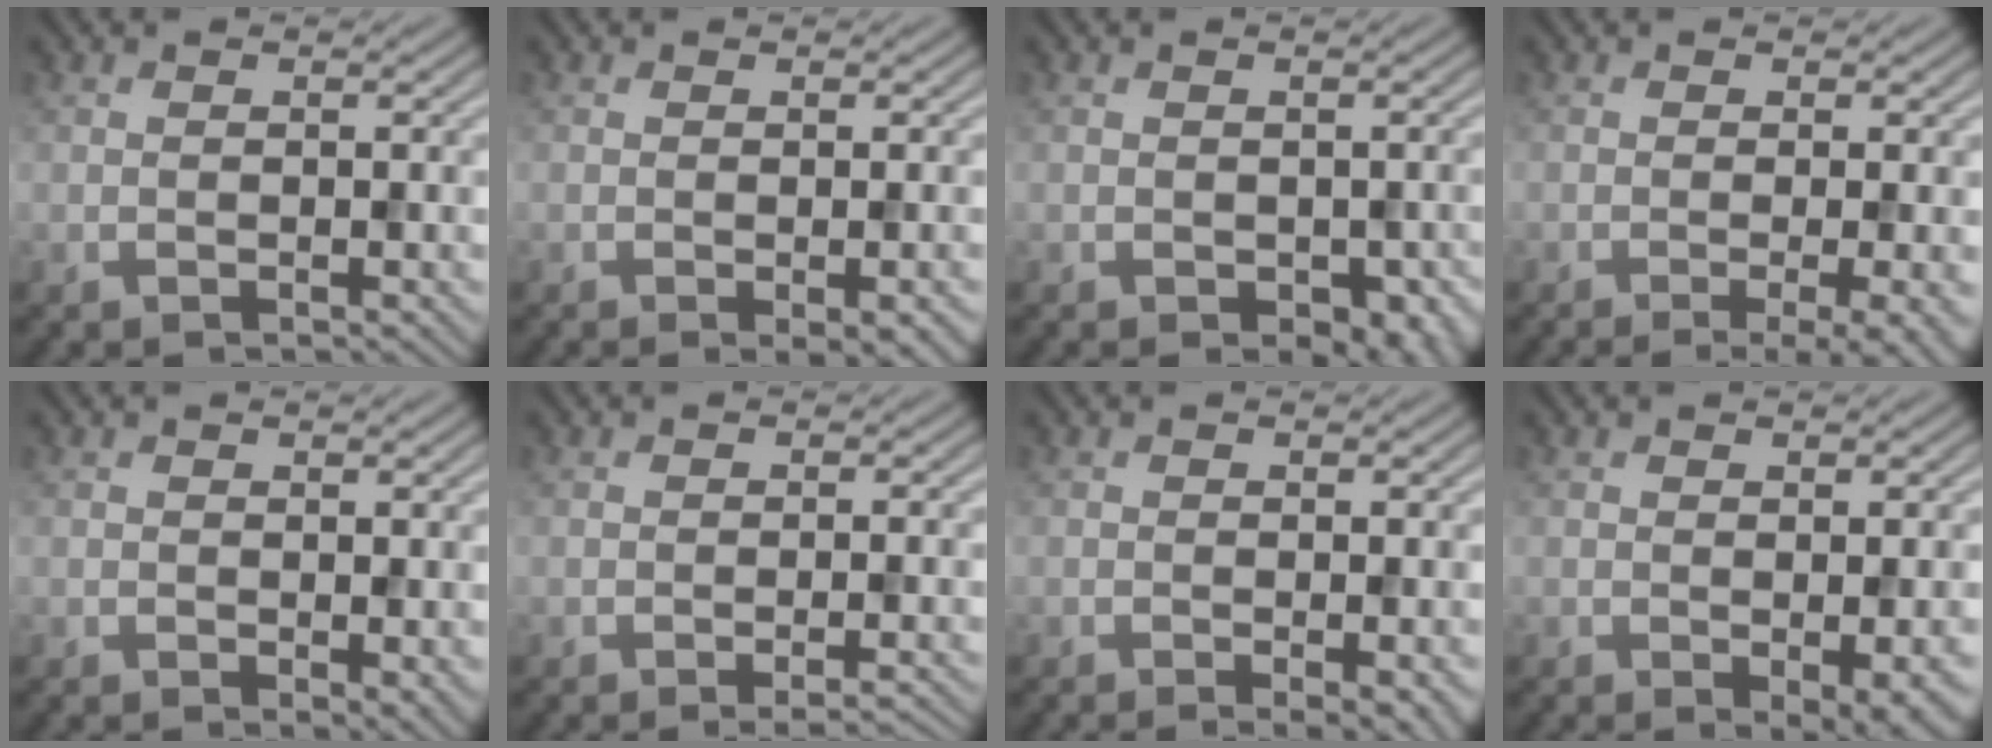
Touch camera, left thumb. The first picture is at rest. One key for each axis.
{"total": 3.1, "fx": -1.3, "fy": 0.7, "fz": 2.7, "tx": -0.037, "ty": -0.002, "tz": -0.014}
{"total": 3.8, "fx": -1.8, "fy": 2.2, "fz": 2.5, "tx": -0.034, "ty": -0.017, "tz": -0.011}
{"total": 5.2, "fx": -1.8, "fy": 1.2, "fz": 4.8, "tx": -0.064, "ty": -0.003, "tz": -0.027}
{"total": 1.7, "fx": 0.0, "fy": 0.9, "fz": 1.5, "tx": -0.020, "ty": -0.007, "tz": 0.004}
{"total": 1.7, "fx": -0.8, "fy": 0.4, "fz": 1.5, "tx": -0.016, "ty": 0.003, "tz": -0.019}
{"total": 2.8, "fx": -0.9, "fy": 0.6, "fz": 2.5, "tx": -0.033, "ty": -0.001, "tz": -0.013}
{"total": 3.5, "fx": -0.9, "fy": 0.8, "fz": 3.3, "tx": -0.050, "ty": -0.008, "tz": -0.008}